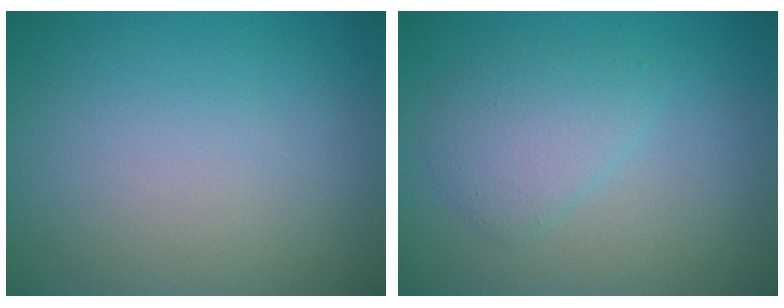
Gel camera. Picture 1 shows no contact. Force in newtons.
{"total": 2.6, "press": 2.6, "slide": 0.2}